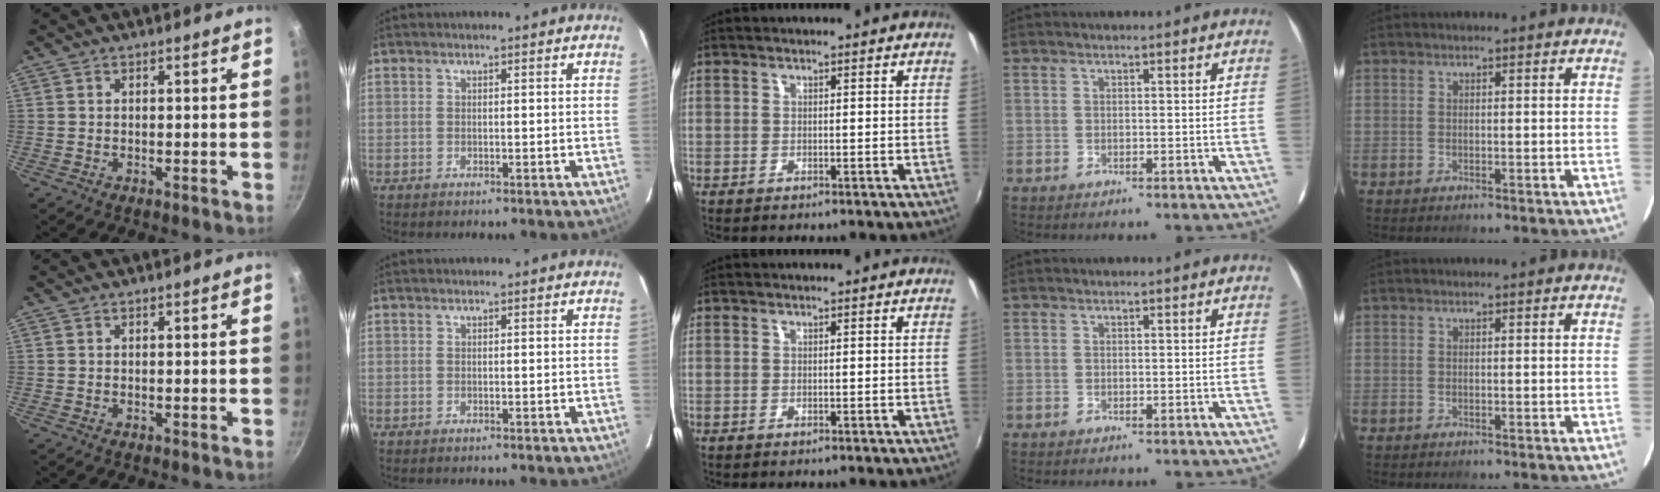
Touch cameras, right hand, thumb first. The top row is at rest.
{}